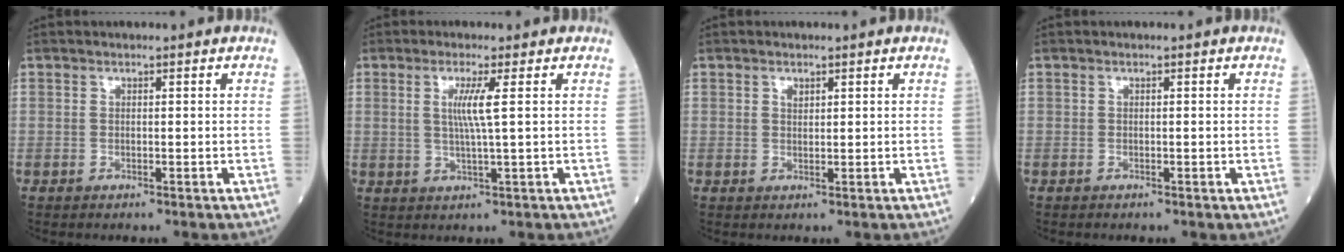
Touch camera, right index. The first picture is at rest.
{"total": 4.2, "force": [1.0, -0.7, 4.1], "torque": [-0.082, -0.004, 0.019]}
{"total": 0.9, "force": [0.6, 0.5, 0.5], "torque": [-0.008, -0.003, 0.010]}
{"total": 0.0}